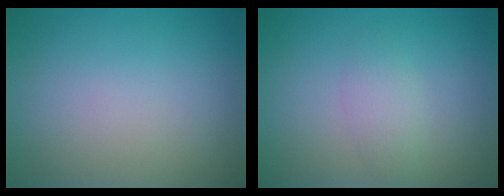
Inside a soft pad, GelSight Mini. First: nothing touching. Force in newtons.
{"total": 1.8, "press": 1.8, "slide": 0.1}